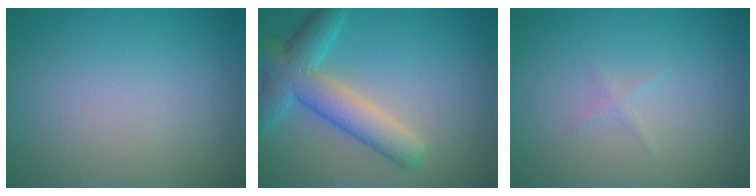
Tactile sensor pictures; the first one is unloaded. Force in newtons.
{"total": 6.1, "press": 6.1, "slide": 0.3}
{"total": 0.6, "press": 0.6, "slide": 0.0}